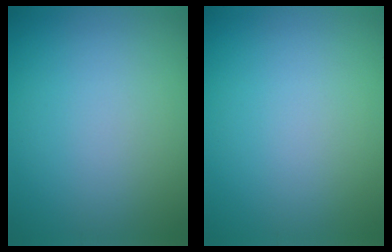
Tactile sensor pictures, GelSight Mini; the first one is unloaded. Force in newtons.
{"total": 0.0}